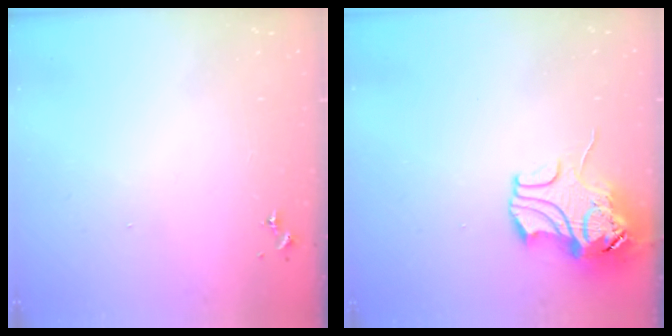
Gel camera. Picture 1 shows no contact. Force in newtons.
{"total": 11.2, "press": 11.0, "slide": 1.7}